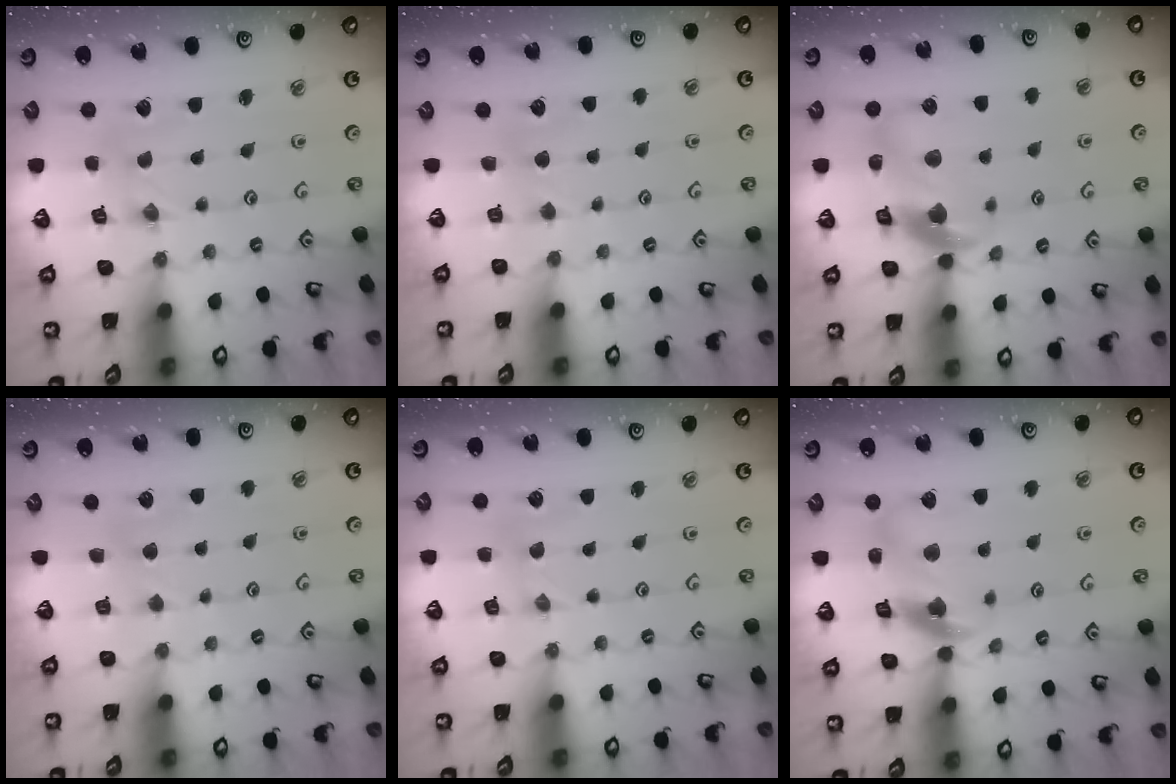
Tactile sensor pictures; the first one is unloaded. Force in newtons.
{"total": 2.6, "press": 2.5, "slide": 0.4}
{"total": 13.0, "press": 12.9, "slide": 1.8}
{"total": 2.6, "press": 2.5, "slide": 0.4}
{"total": 1.6, "press": 1.6, "slide": 0.3}
{"total": 12.8, "press": 12.6, "slide": 1.7}